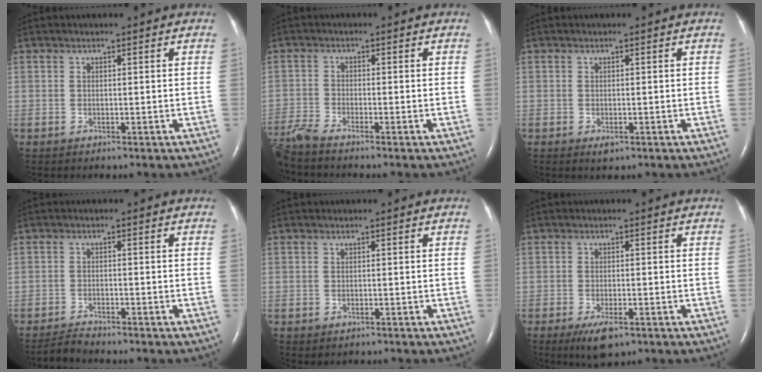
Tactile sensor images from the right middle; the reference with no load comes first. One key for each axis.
{"total": 4.7, "fx": -4.4, "fy": -0.8, "fz": 1.6, "tx": -0.038, "ty": -0.016, "tz": -0.087}
{"total": 1.1, "fx": -0.5, "fy": 0.5, "fz": 0.8, "tx": -0.013, "ty": -0.003, "tz": -0.002}
{"total": 2.5, "fx": -2.5, "fy": 0.1, "fz": 0.2, "tx": -0.012, "ty": -0.013, "tz": -0.045}
{"total": 1.0, "fx": -0.7, "fy": 0.6, "fz": 0.2, "tx": -0.008, "ty": -0.001, "tz": -0.007}
{"total": 4.7, "fx": -2.8, "fy": 1.6, "fz": 3.5, "tx": -0.067, "ty": -0.009, "tz": -0.041}